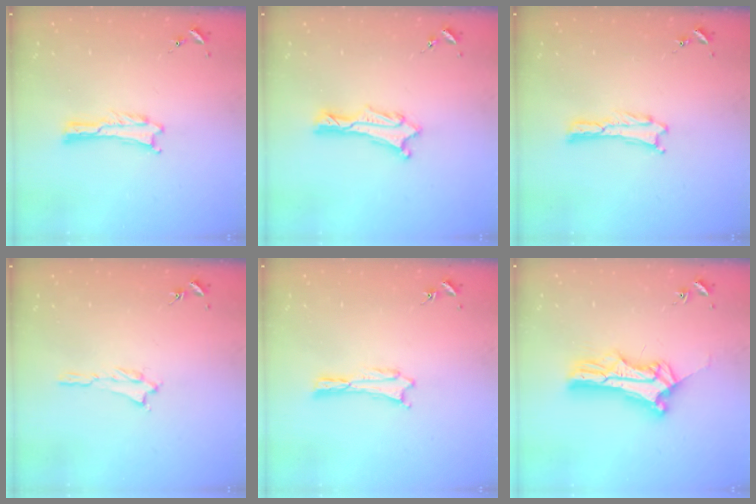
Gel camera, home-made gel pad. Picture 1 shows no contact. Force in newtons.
{"total": 1.3, "press": 1.2, "slide": 0.1}
{"total": 0.0}
{"total": 1.2, "press": 1.2, "slide": 0.3}
{"total": 0.7, "press": 0.7, "slide": 0.1}
{"total": 10.9, "press": 10.9, "slide": 0.8}